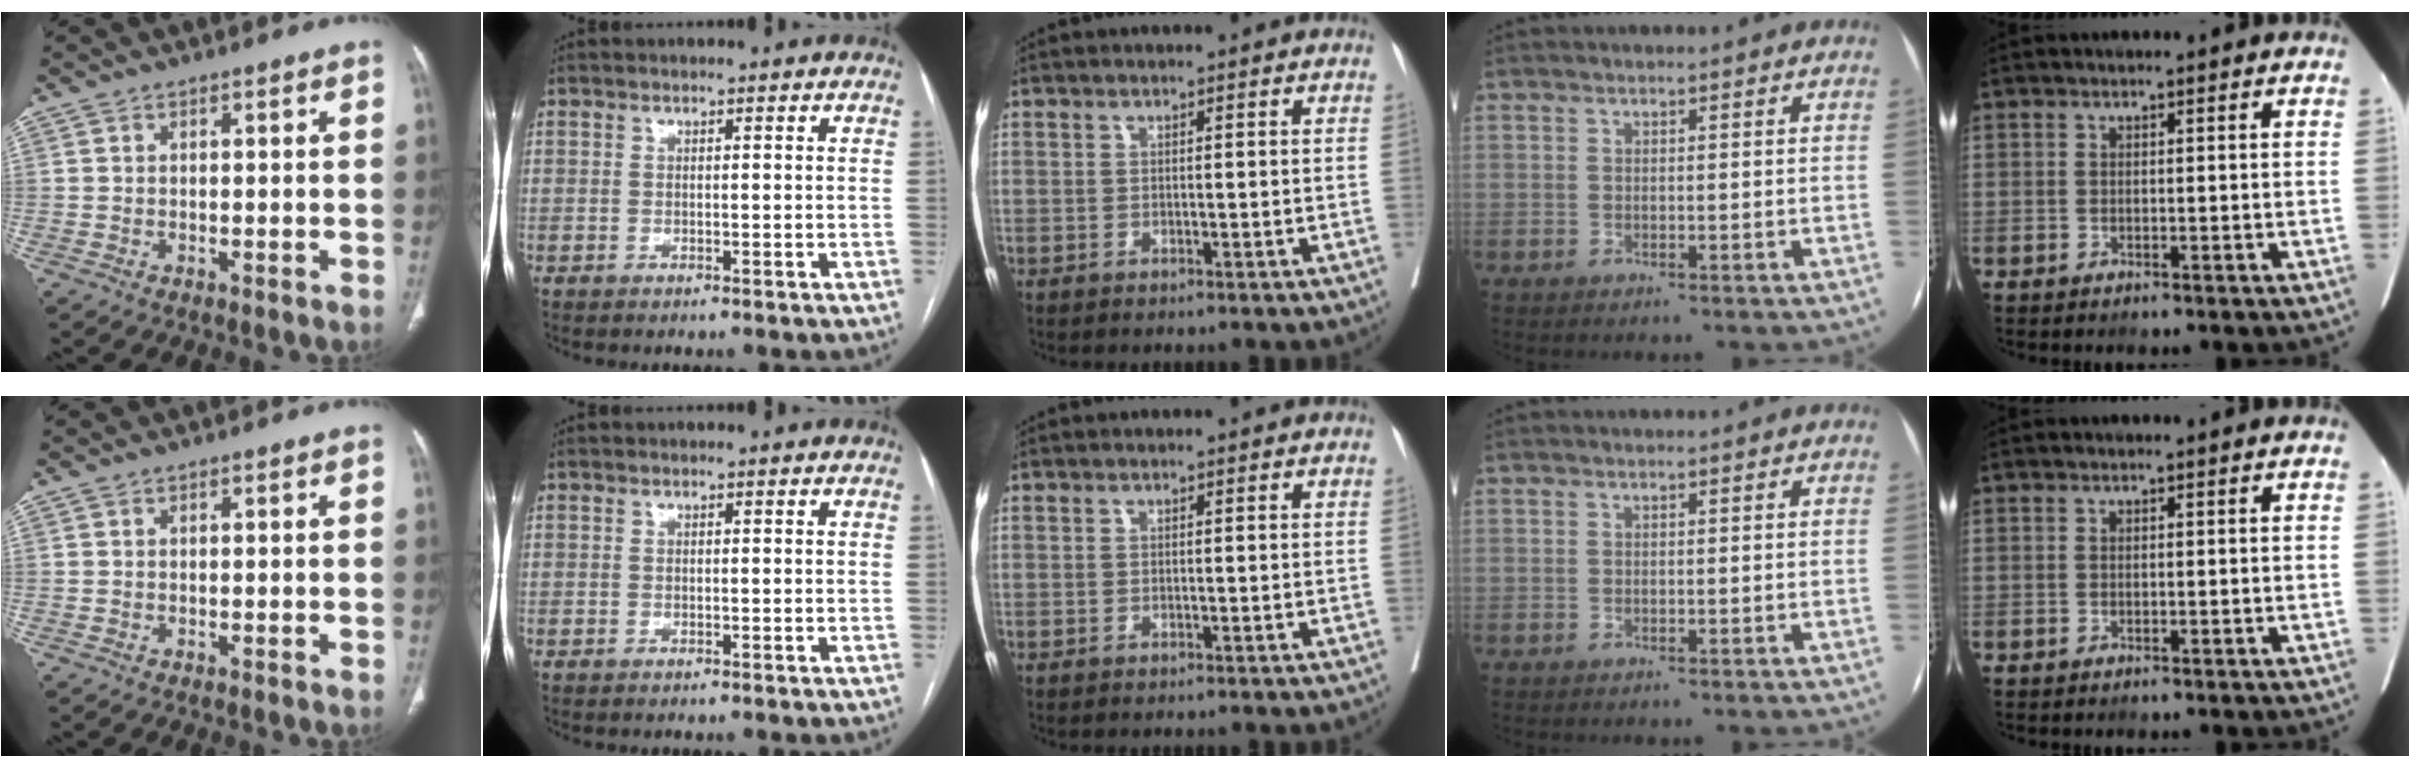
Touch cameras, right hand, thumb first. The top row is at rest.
{}